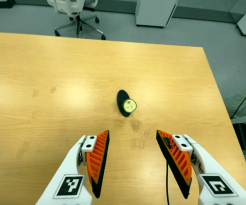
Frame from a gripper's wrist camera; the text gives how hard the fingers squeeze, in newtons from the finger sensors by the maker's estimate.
{"total": 0.0}